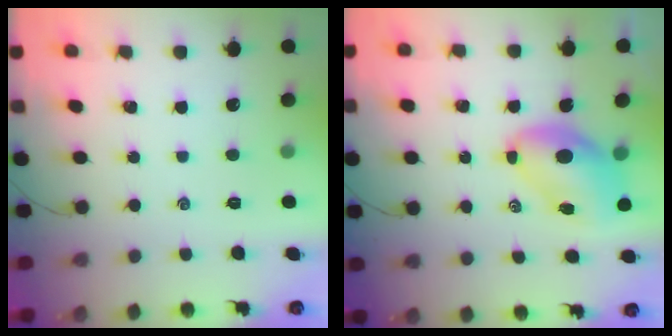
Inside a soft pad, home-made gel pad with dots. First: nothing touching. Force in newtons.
{"total": 8.5, "press": 8.2, "slide": 2.1}